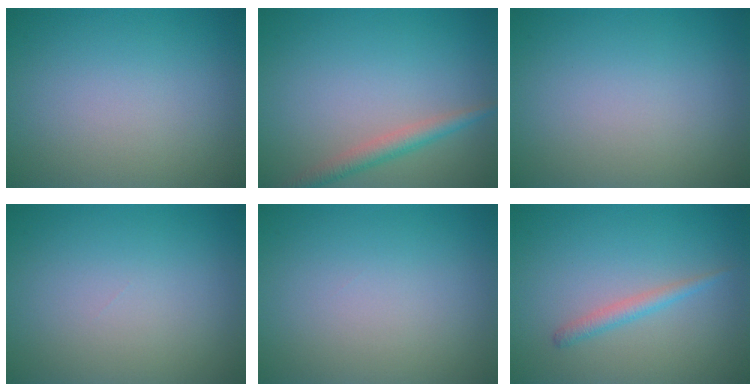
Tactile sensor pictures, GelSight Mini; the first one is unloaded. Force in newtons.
{"total": 2.3, "press": 2.3, "slide": 0.1}
{"total": 0.0}
{"total": 0.0}
{"total": 0.0}
{"total": 1.5, "press": 1.5, "slide": 0.0}